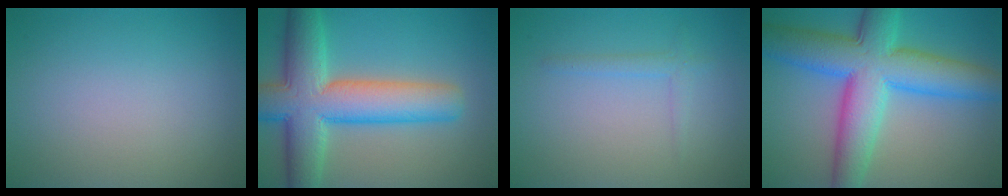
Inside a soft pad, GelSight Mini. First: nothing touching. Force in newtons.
{"total": 10.5, "press": 10.5, "slide": 0.6}
{"total": 1.3, "press": 1.3, "slide": 0.1}
{"total": 11.1, "press": 11.1, "slide": 0.2}